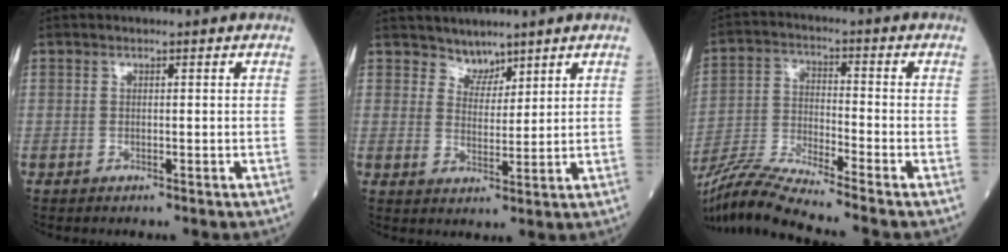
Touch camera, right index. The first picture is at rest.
{"total": 3.0, "force": [2.8, 1.2, 0.0], "torque": [0.005, 0.000, 0.049]}
{"total": 11.2, "force": [-10.2, -2.2, 4.1], "torque": [-0.081, -0.017, -0.194]}